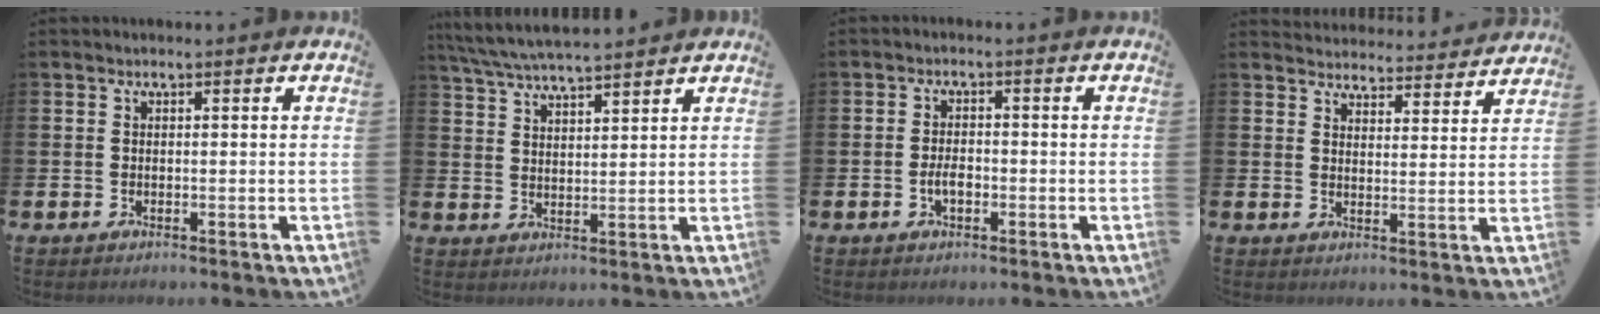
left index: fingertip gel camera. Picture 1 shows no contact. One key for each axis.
{"total": 5.8, "fx": 5.5, "fy": 0.3, "fz": 1.6, "tx": -0.049, "ty": -0.022, "tz": 0.100}
{"total": 2.5, "fx": -0.7, "fy": 1.3, "fz": 2.0, "tx": -0.033, "ty": 0.002, "tz": -0.014}
{"total": 4.2, "fx": 4.2, "fy": 0.6, "fz": -0.2, "tx": -0.007, "ty": -0.033, "tz": 0.073}